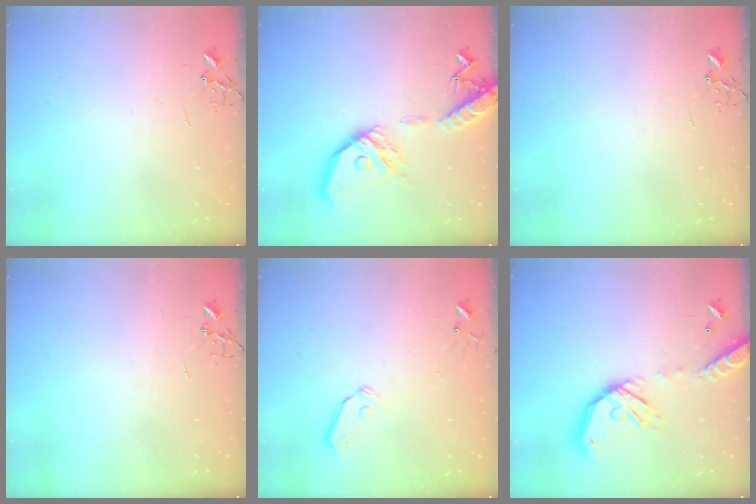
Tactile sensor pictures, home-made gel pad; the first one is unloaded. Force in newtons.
{"total": 20.0, "press": 19.7, "slide": 3.5}
{"total": 0.0}
{"total": 0.0}
{"total": 6.4, "press": 6.4, "slide": 0.6}
{"total": 19.5, "press": 19.2, "slide": 3.4}